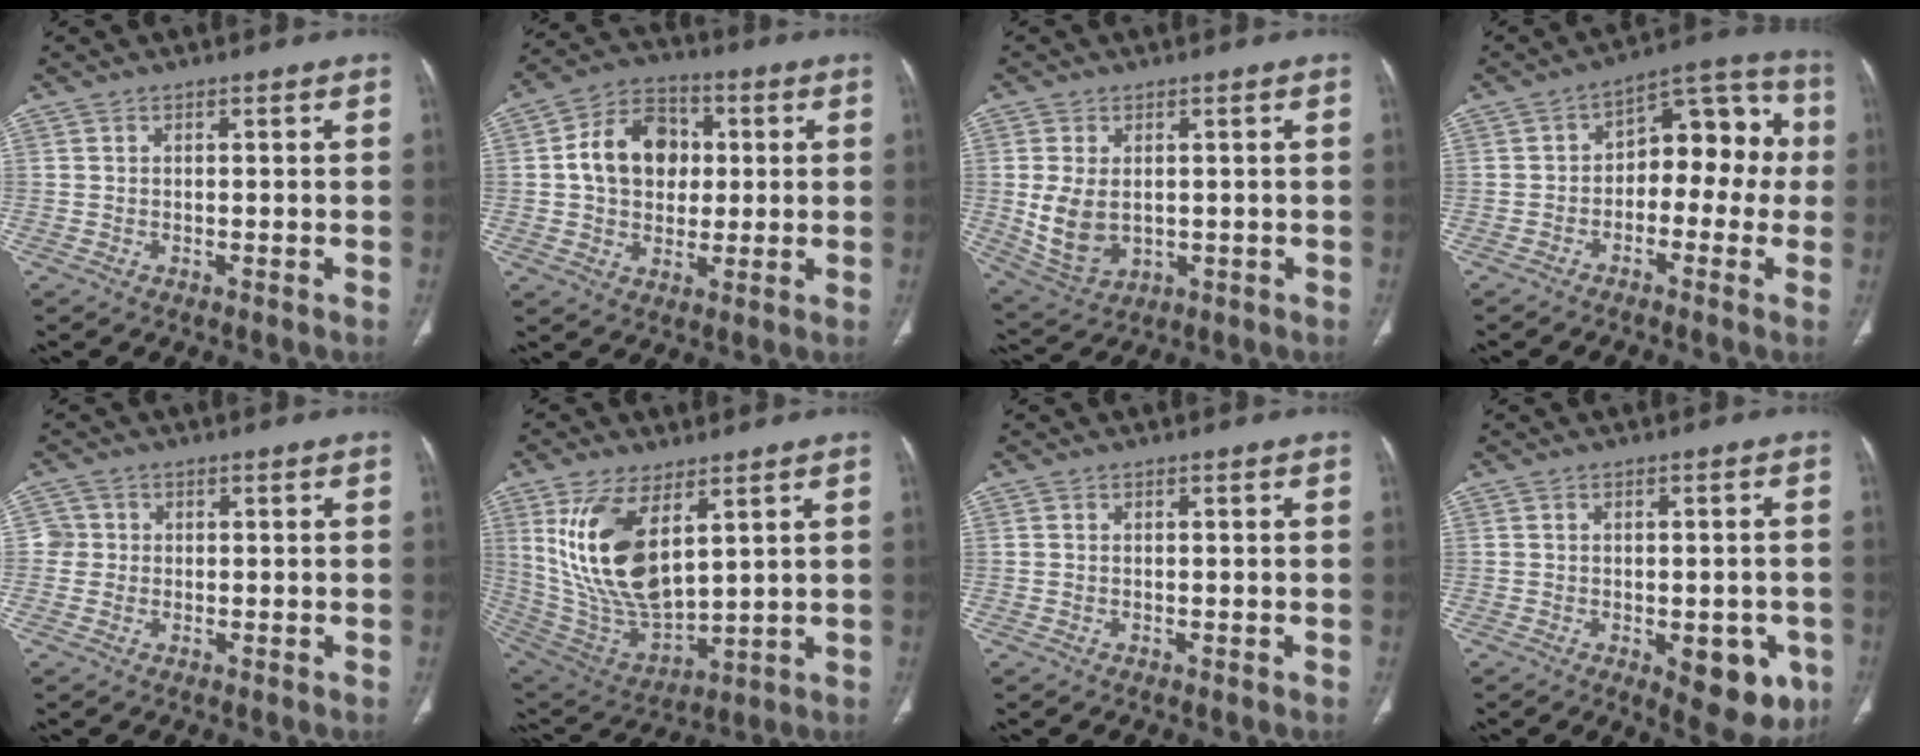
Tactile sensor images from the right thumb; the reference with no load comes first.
{"total": 13.1, "force": [1.6, 10.2, 8.1], "torque": [-0.103, 0.014, 0.021]}
{"total": 8.9, "force": [0.1, 6.1, 6.5], "torque": [-0.121, -0.011, 0.021]}
{"total": 15.1, "force": [-0.9, 9.2, 12.0], "torque": [-0.099, 0.058, -0.030]}
{"total": 2.4, "force": [0.1, 2.4, 0.2], "torque": [0.015, 0.007, -0.003]}
{"total": 17.9, "force": [6.7, 8.2, 14.4], "torque": [-0.271, -0.028, 0.149]}
{"total": 0.0}
{"total": 10.2, "force": [-3.7, 5.0, 8.1], "torque": [-0.068, 0.003, -0.035]}